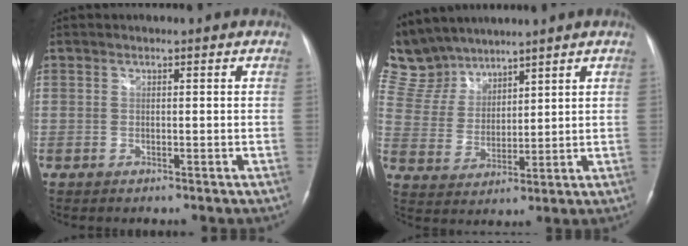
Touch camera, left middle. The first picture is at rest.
{"total": 11.0, "force": [10.2, 4.1, 1.4], "torque": [-0.047, 0.017, 0.219]}